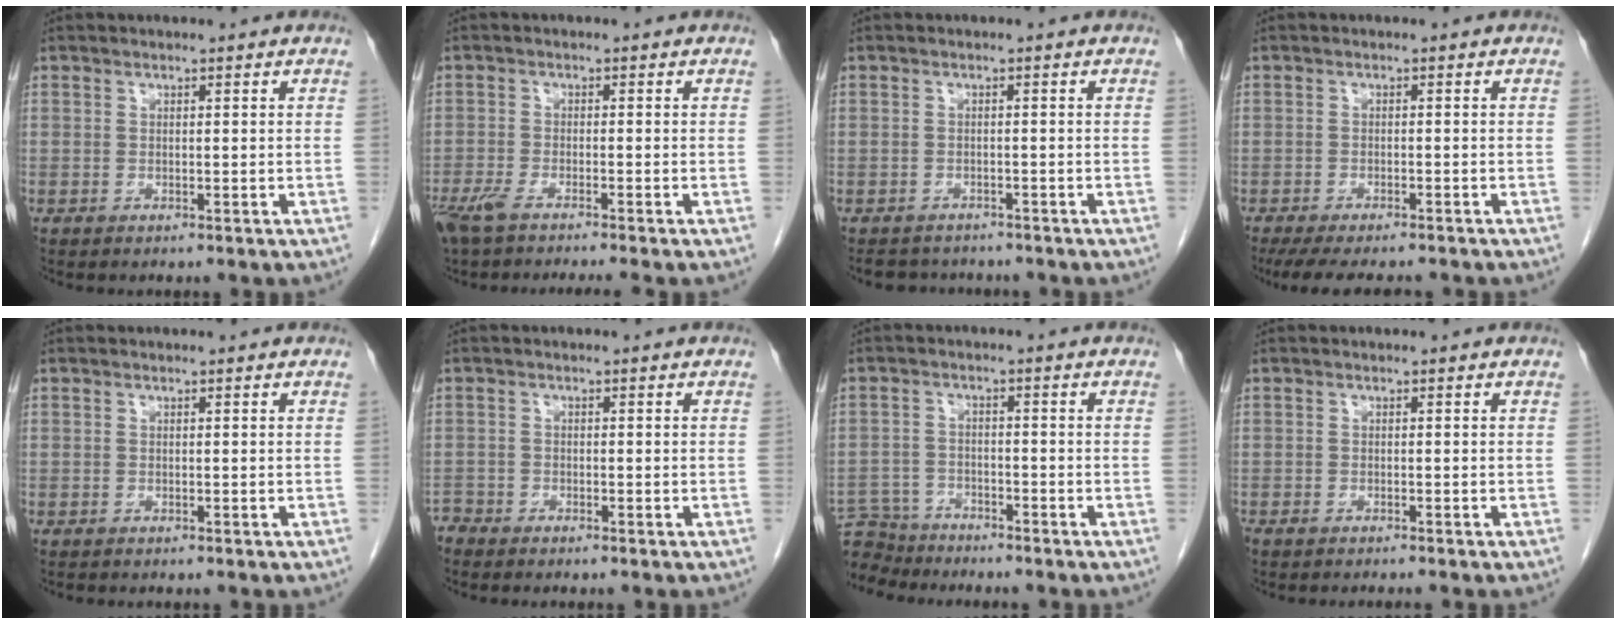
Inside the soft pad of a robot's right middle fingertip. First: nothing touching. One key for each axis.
{"total": 7.0, "fx": -5.7, "fy": 0.3, "fz": 4.2, "tx": -0.068, "ty": -0.015, "tz": -0.096}
{"total": 4.9, "fx": -4.5, "fy": 1.9, "fz": 0.6, "tx": -0.008, "ty": -0.001, "tz": -0.060}
{"total": 10.7, "fx": -9.2, "fy": 2.2, "fz": 5.0, "tx": -0.074, "ty": -0.015, "tz": -0.125}
{"total": 0.0}
{"total": 1.7, "fx": -1.7, "fy": 0.3, "fz": -0.2, "tx": 0.004, "ty": -0.004, "tz": -0.033}
{"total": 7.5, "fx": -7.2, "fy": 2.2, "fz": 0.2, "tx": -0.007, "ty": 0.000, "tz": -0.132}
{"total": 2.3, "fx": -2.1, "fy": 0.2, "fz": 1.0, "tx": -0.017, "ty": -0.004, "tz": -0.027}